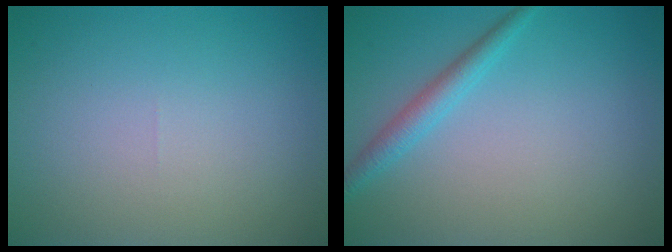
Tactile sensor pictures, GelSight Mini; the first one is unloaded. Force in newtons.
{"total": 2.1, "press": 2.1, "slide": 0.1}